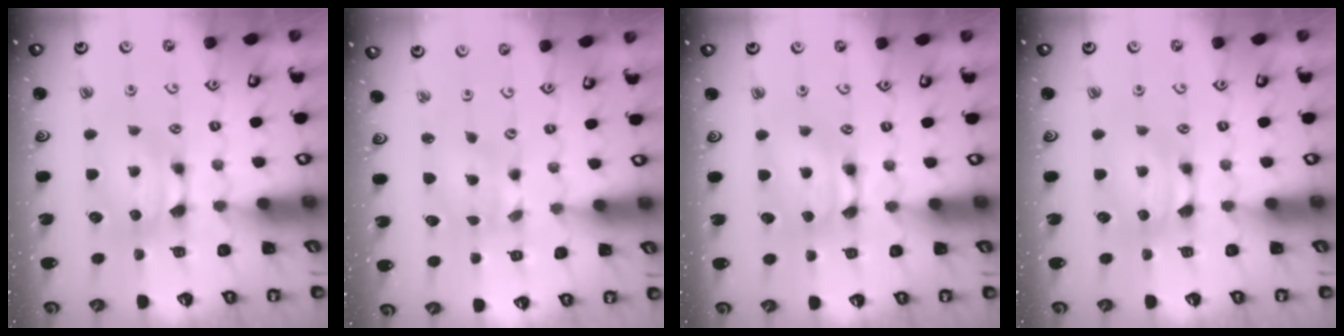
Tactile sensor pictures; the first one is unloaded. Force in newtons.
{"total": 2.9, "press": 2.7, "slide": 0.9}
{"total": 1.5, "press": 1.5, "slide": 0.1}
{"total": 0.0}